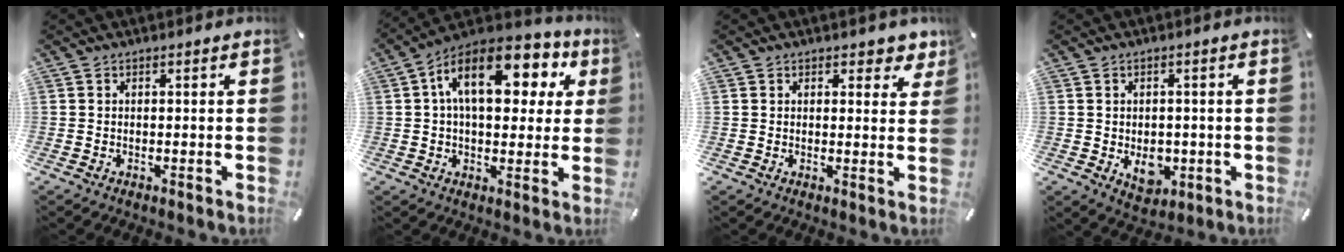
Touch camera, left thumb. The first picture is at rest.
{"total": 16.7, "force": [5.9, 9.6, 12.4], "torque": [-0.207, -0.009, 0.100]}
{"total": 4.2, "force": [2.8, 3.1, 0.8], "torque": [0.006, -0.016, 0.048]}
{"total": 6.5, "force": [-1.1, 5.1, 3.8], "torque": [-0.037, -0.002, -0.016]}